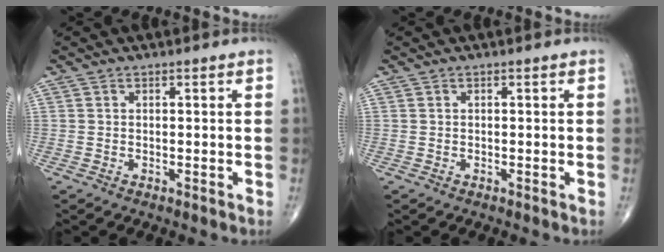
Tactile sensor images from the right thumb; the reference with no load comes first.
{"total": 0.0}